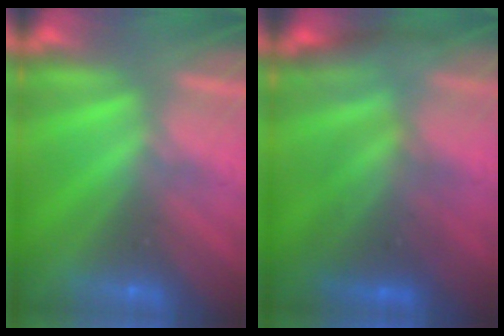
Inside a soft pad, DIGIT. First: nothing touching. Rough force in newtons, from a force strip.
{"total": 2.4}